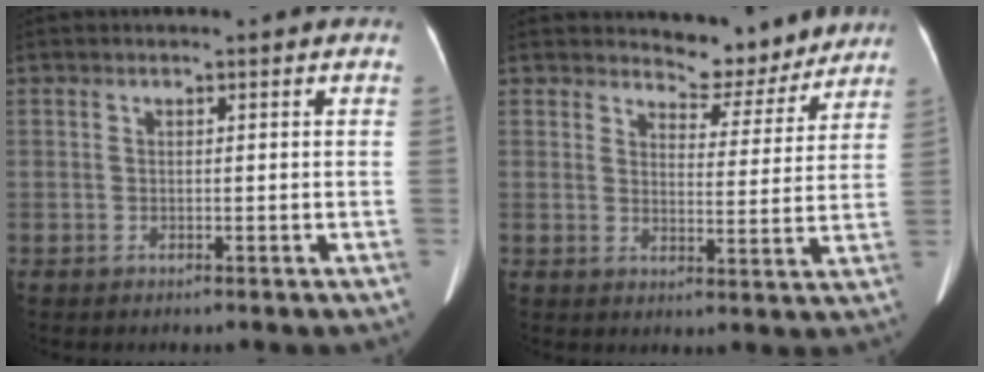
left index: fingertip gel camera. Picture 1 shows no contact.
{"total": 6.8, "force": [6.5, 1.9, 0.4], "torque": [-0.005, -0.011, 0.086]}